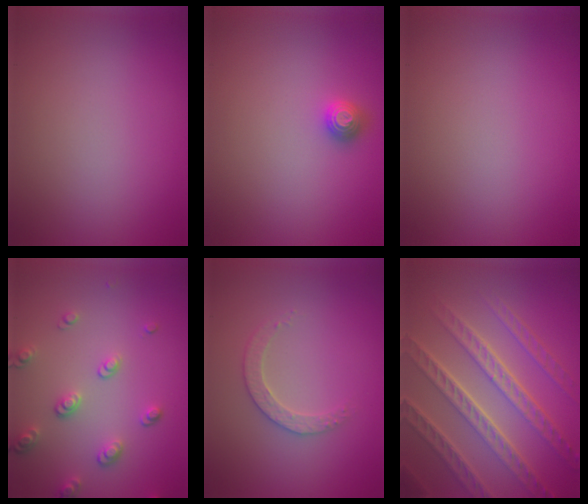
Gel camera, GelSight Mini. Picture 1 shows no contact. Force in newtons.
{"total": 1.3, "press": 1.2, "slide": 0.3}
{"total": 0.0}
{"total": 2.6, "press": 2.4, "slide": 0.9}
{"total": 2.2, "press": 2.2, "slide": 0.6}
{"total": 8.4, "press": 5.9, "slide": 6.0}